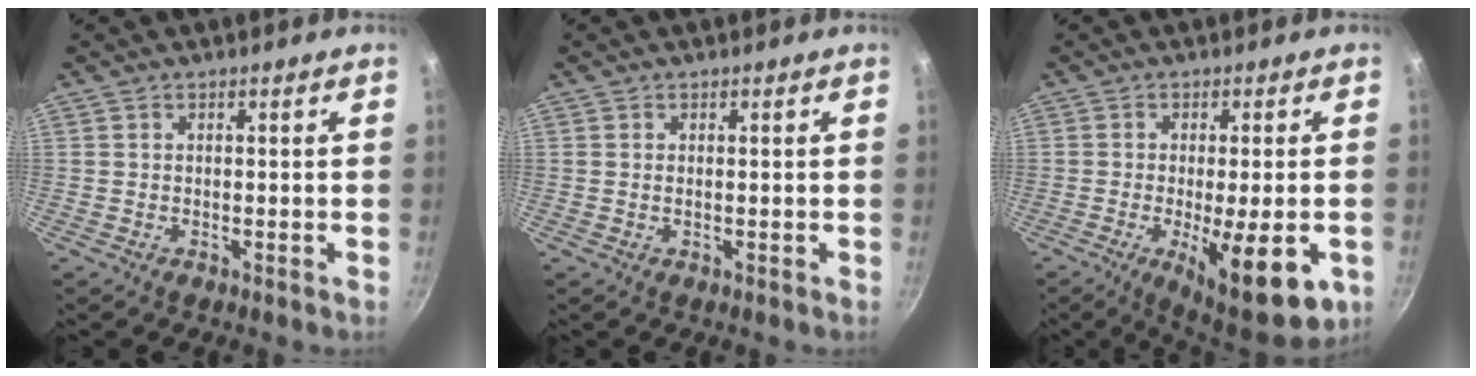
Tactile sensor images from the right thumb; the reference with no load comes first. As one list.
[{"total": 0.0}, {"total": 14.7, "force": [-4.7, 4.8, 13.1], "torque": [-0.164, -0.011, -0.052]}]